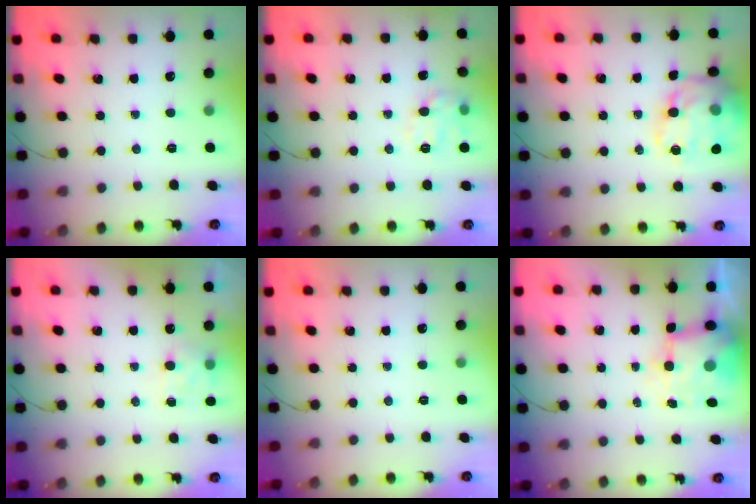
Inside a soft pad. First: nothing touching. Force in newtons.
{"total": 10.0, "press": 10.0, "slide": 0.2}
{"total": 18.9, "press": 18.6, "slide": 2.8}
{"total": 6.6, "press": 6.5, "slide": 1.5}
{"total": 0.0}
{"total": 7.8, "press": 7.7, "slide": 1.3}